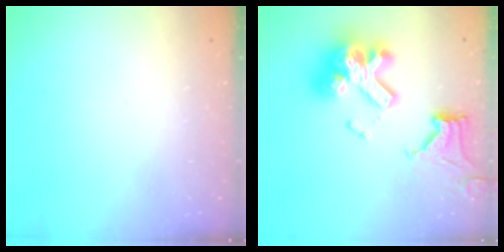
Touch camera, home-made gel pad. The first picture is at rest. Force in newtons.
{"total": 20.1, "press": 20.0, "slide": 2.1}